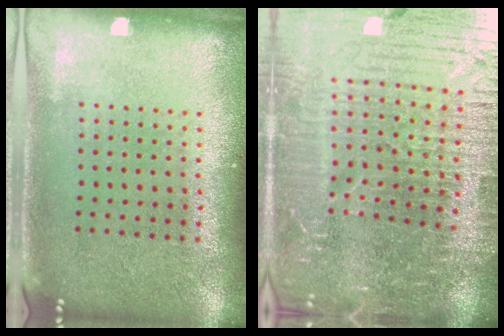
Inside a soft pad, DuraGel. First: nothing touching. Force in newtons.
{"total": 6.4, "press": 5.6, "slide": 3.0}